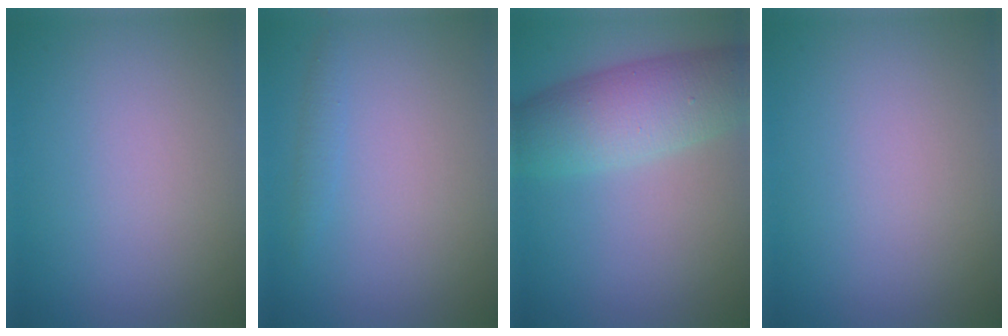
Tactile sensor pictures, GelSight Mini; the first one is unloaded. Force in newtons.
{"total": 0.9, "press": 0.9, "slide": 0.0}
{"total": 7.0, "press": 7.0, "slide": 0.2}
{"total": 0.0}